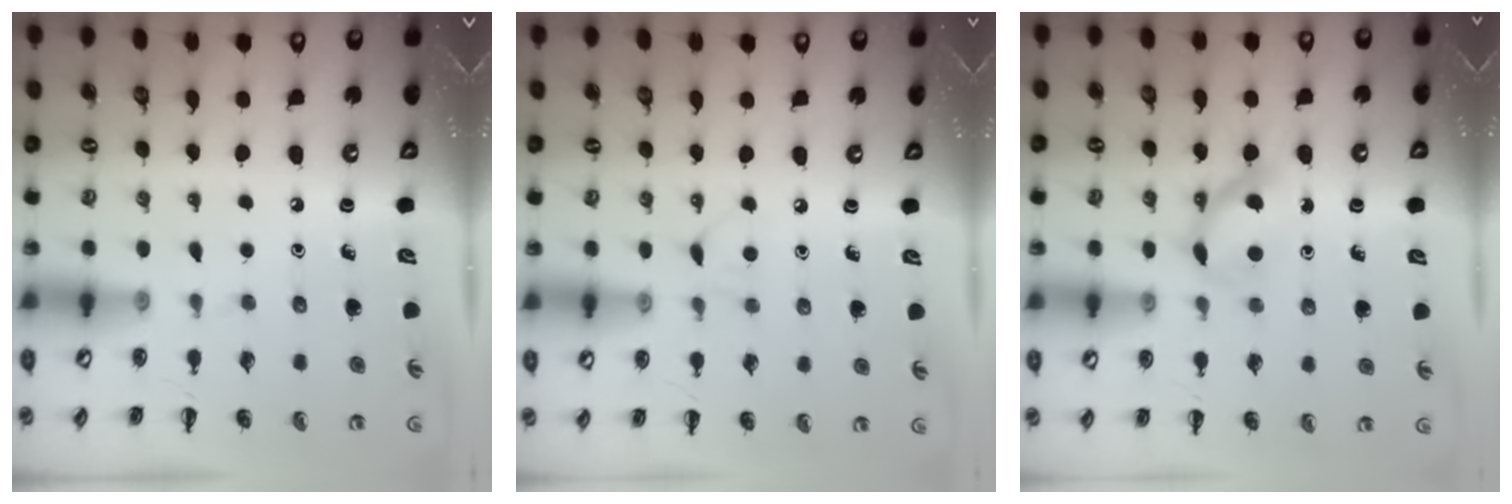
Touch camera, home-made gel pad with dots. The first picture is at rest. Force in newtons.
{"total": 4.6, "press": 4.4, "slide": 1.3}
{"total": 5.8, "press": 5.6, "slide": 1.6}